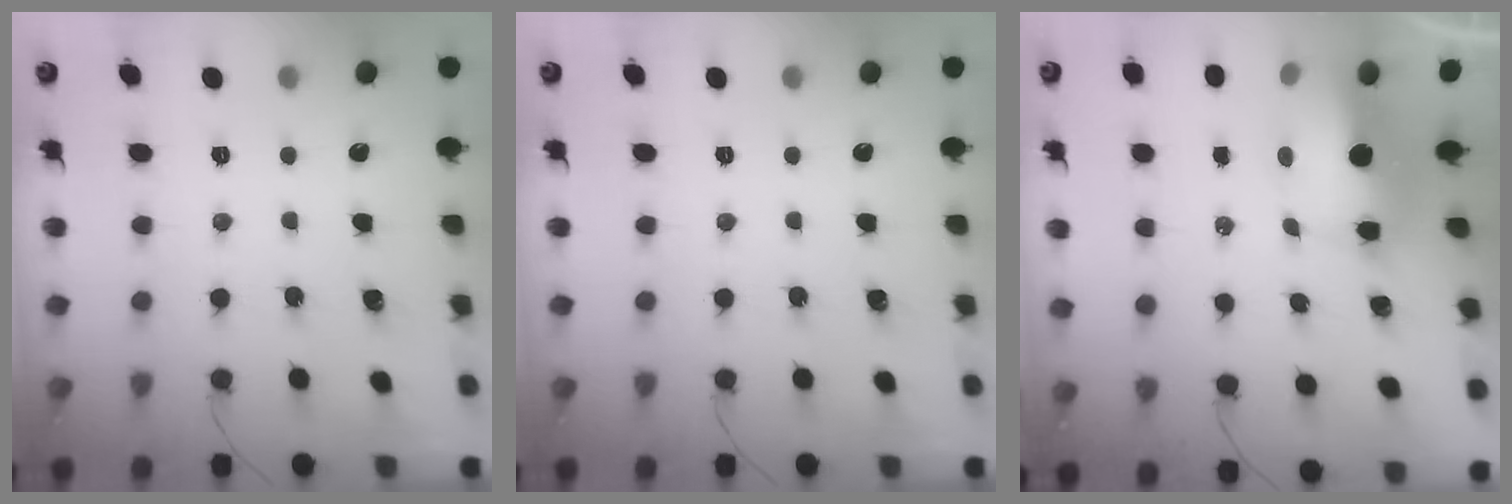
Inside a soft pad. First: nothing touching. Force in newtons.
{"total": 0.0}
{"total": 10.0, "press": 9.8, "slide": 2.0}